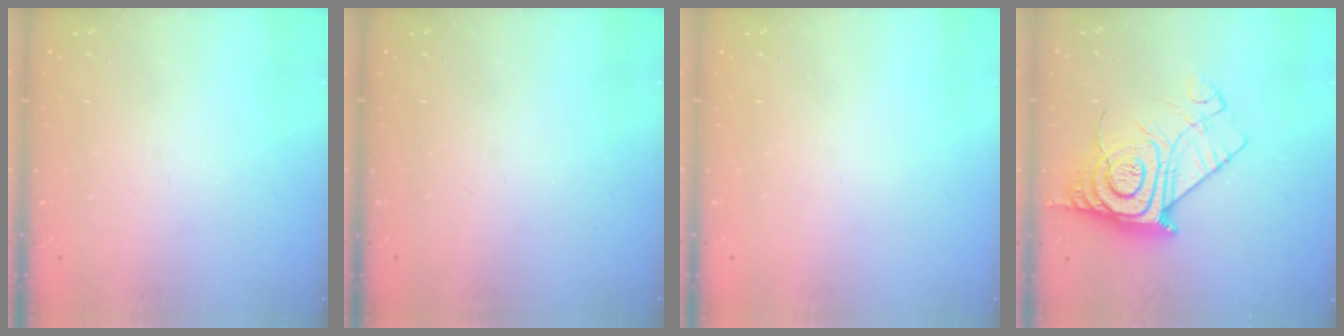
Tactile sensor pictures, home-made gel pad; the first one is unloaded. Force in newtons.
{"total": 0.0}
{"total": 0.0}
{"total": 16.1, "press": 16.1, "slide": 1.1}